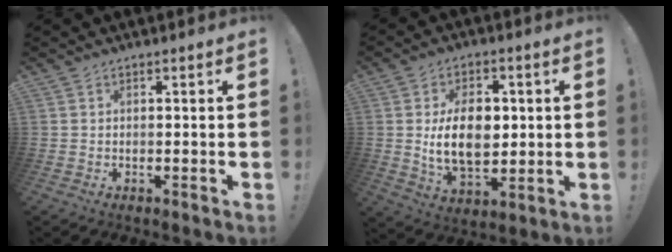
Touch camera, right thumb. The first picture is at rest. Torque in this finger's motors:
{"motor_torque": [1.34, 2.24, 0.74, -0.47, 0.08]}